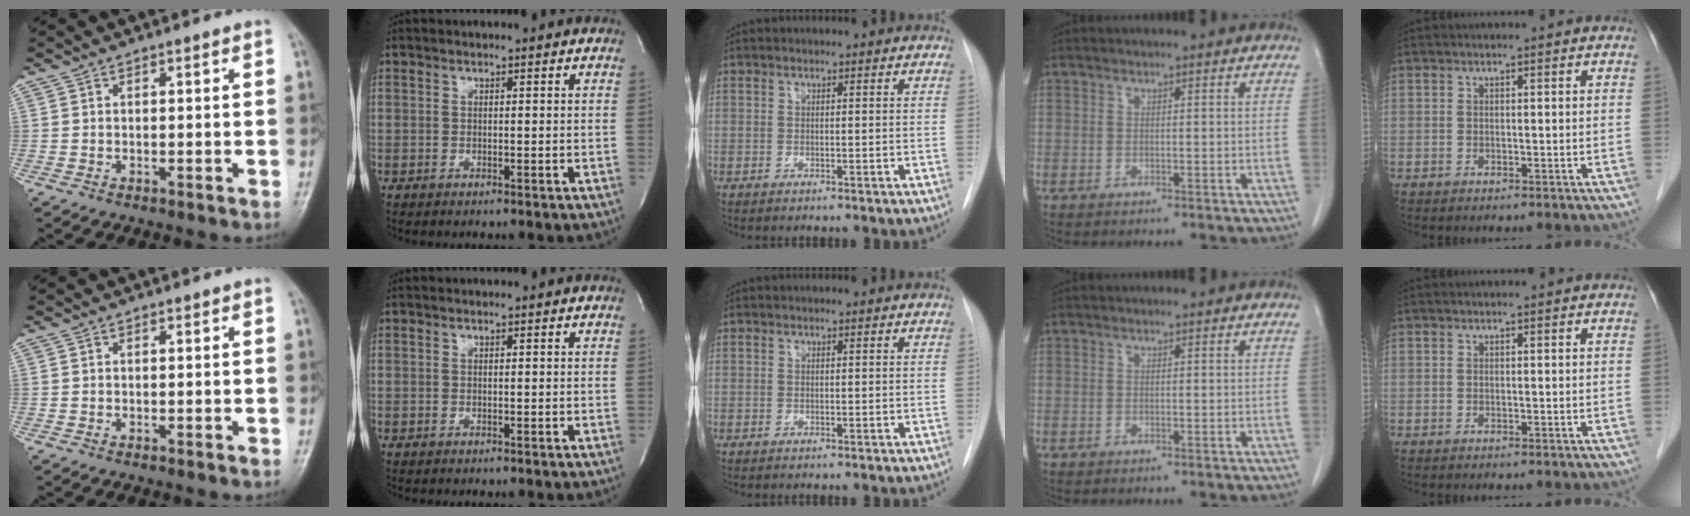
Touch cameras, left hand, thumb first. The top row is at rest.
{}